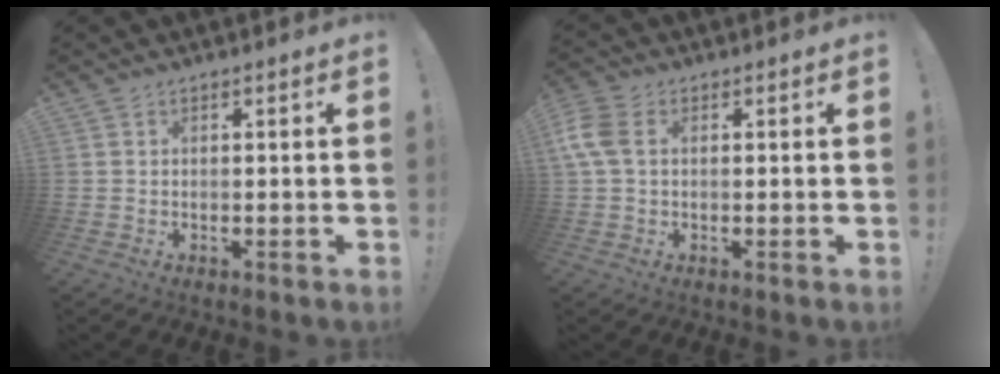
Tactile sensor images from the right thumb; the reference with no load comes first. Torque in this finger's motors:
{"motor_torque": [0.31, 0.33, 0.47, -0.23, 0.02]}